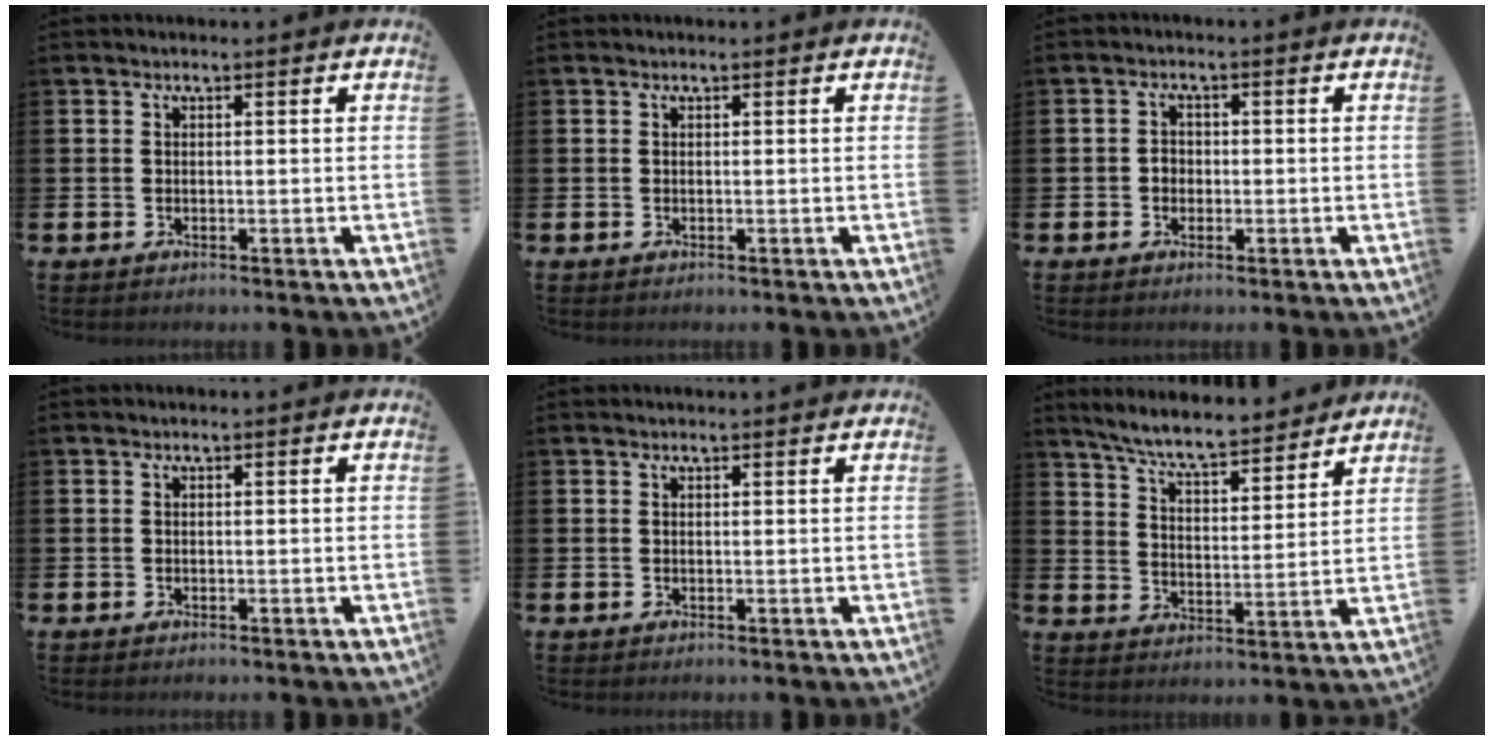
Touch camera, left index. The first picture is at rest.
{"total": 0.0}
{"total": 1.8, "force": [-0.3, 1.6, 0.7], "torque": [-0.006, 0.004, -0.010]}
{"total": 0.0}
{"total": 0.6, "force": [0.6, 0.0, 0.1], "torque": [0.010, -0.005, 0.008]}
{"total": 7.4, "force": [7.0, 0.8, 2.3], "torque": [-0.072, -0.045, 0.122]}